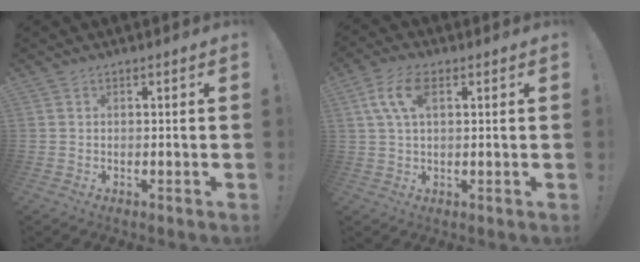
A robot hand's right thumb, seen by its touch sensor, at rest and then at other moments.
{"total": 8.3, "force": [2.7, 3.7, 6.8], "torque": [-0.133, 0.006, 0.051]}